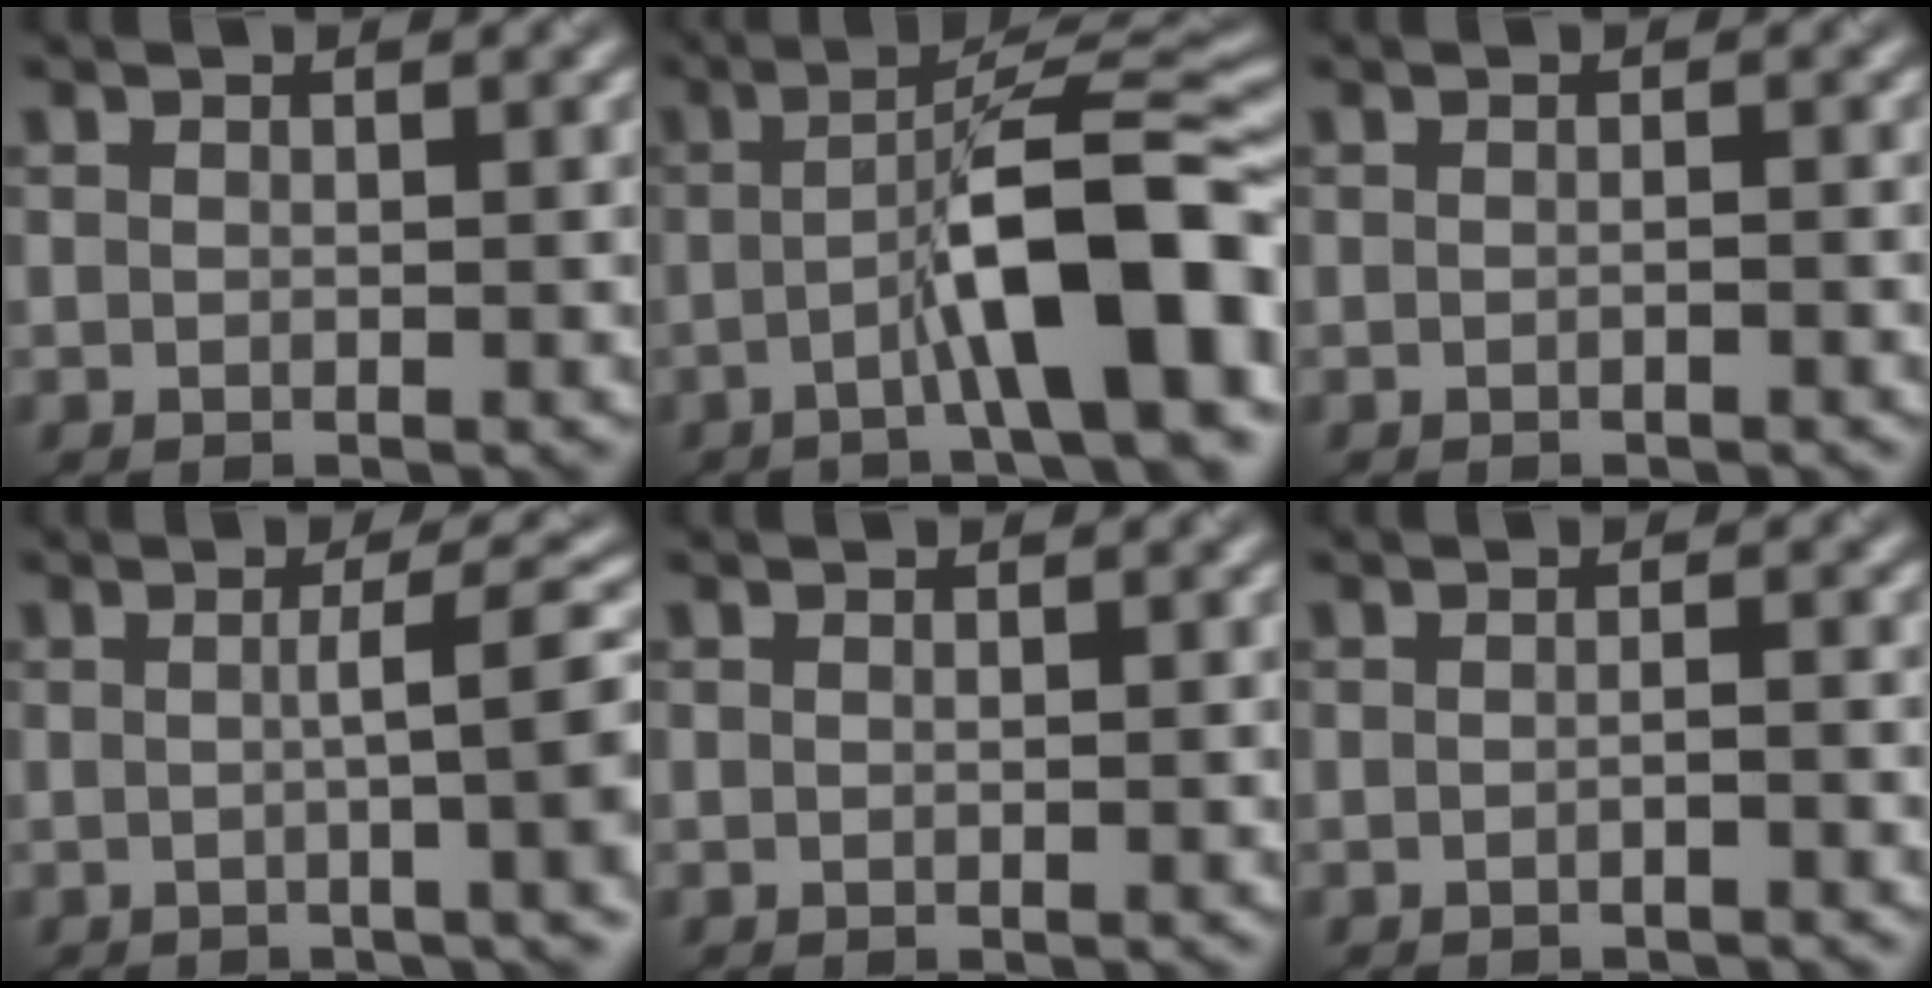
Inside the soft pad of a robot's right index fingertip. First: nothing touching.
{"total": 10.4, "force": [-2.7, 2.1, 9.9], "torque": [-0.131, 0.017, -0.050]}
{"total": 0.7, "force": [-0.3, 0.2, 0.6], "torque": [-0.008, -0.007, -0.011]}
{"total": 6.4, "force": [0.1, 1.5, 6.2], "torque": [-0.071, 0.008, 0.000]}
{"total": 0.0}
{"total": 1.0, "force": [-0.5, 0.2, 0.8], "torque": [-0.012, -0.003, -0.015]}